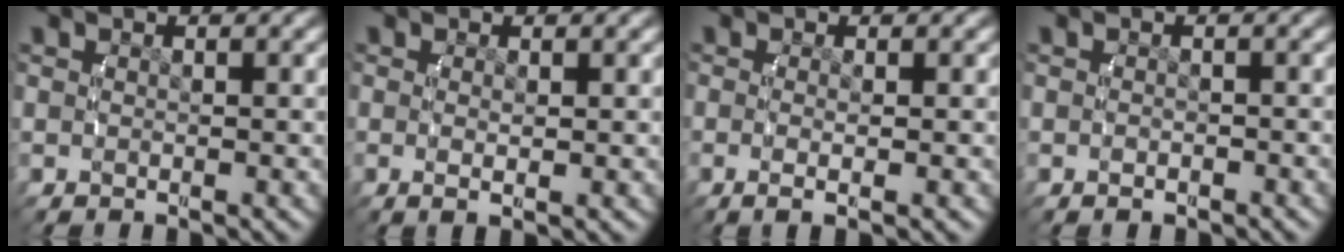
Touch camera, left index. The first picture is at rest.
{"total": 1.3, "force": [-0.3, 0.1, 1.3], "torque": [-0.035, -0.012, 0.002]}
{"total": 2.1, "force": [-0.9, 0.3, 1.9], "torque": [-0.051, -0.012, -0.009]}
{"total": 0.9, "force": [-0.8, 0.2, 0.4], "torque": [-0.012, -0.001, -0.011]}